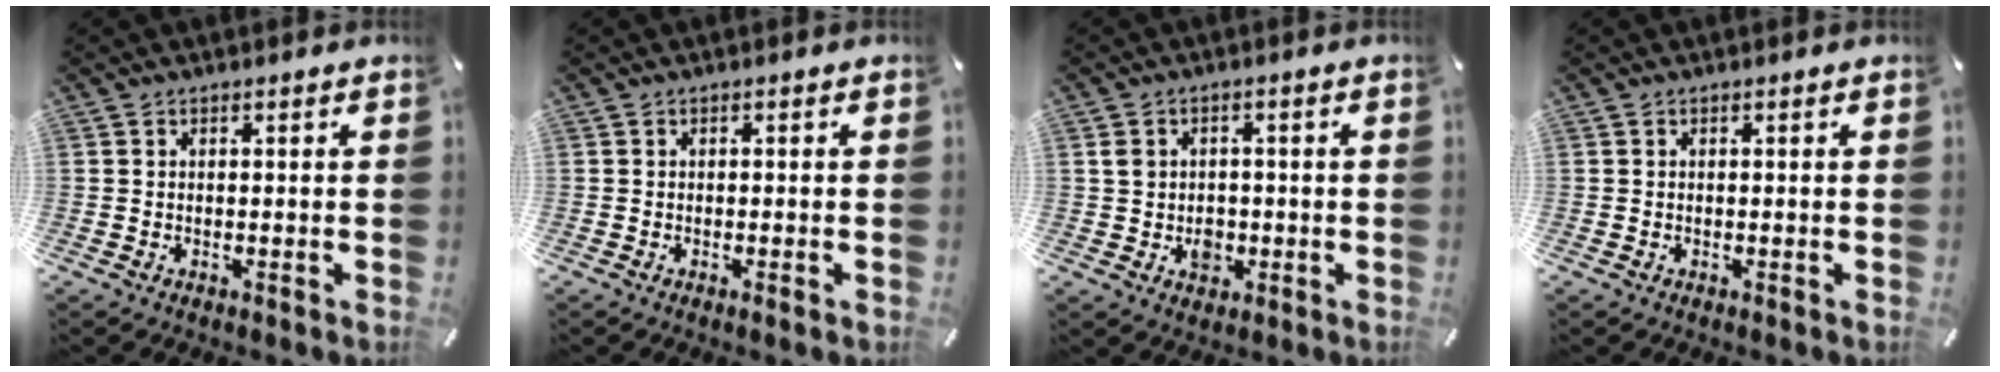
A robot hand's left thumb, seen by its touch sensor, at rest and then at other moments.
{"total": 1.0, "force": [-0.3, 0.1, 0.9], "torque": [-0.013, -0.003, -0.006]}
{"total": 5.0, "force": [-0.5, 4.5, 2.1], "torque": [-0.023, 0.003, -0.010]}
{"total": 0.0}